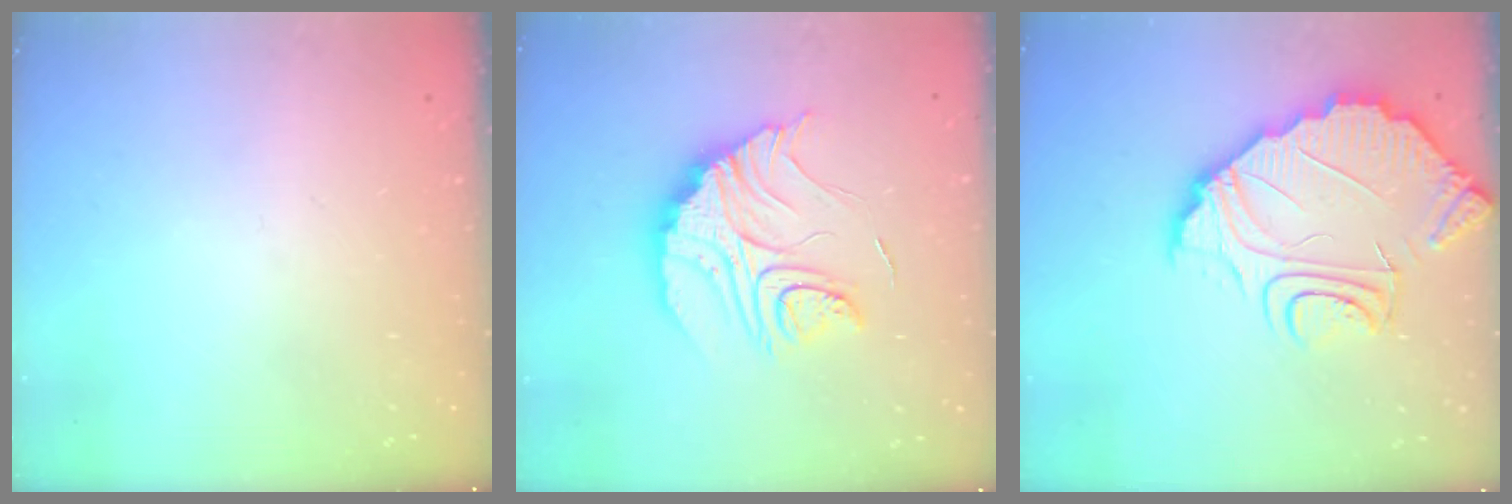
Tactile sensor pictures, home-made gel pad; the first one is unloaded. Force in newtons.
{"total": 15.8, "press": 15.8, "slide": 1.3}
{"total": 10.0, "press": 9.9, "slide": 1.0}